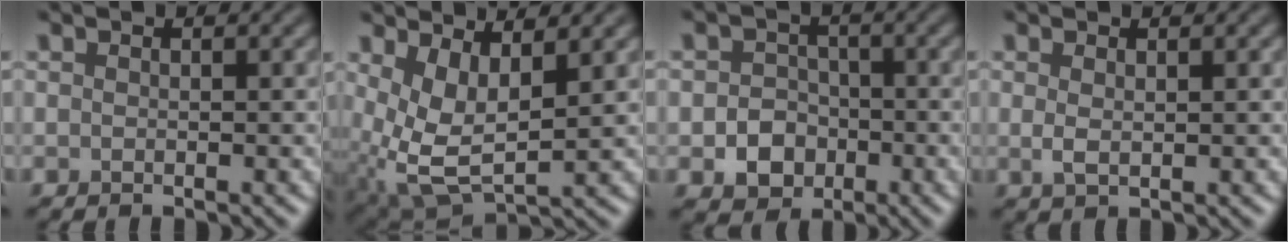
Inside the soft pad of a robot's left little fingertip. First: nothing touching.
{"total": 6.2, "force": [1.3, 3.0, 5.3], "torque": [-0.123, -0.015, 0.029]}
{"total": 3.7, "force": [-1.2, 3.1, 1.7], "torque": [-0.022, -0.004, -0.022]}
{"total": 1.2, "force": [0.4, 0.4, 1.0], "torque": [-0.022, -0.003, 0.010]}